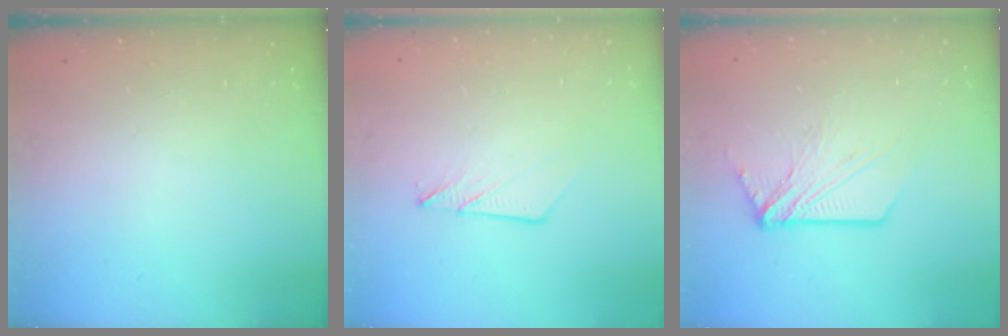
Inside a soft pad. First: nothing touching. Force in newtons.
{"total": 5.8, "press": 5.8, "slide": 0.7}
{"total": 10.0, "press": 10.0, "slide": 0.8}